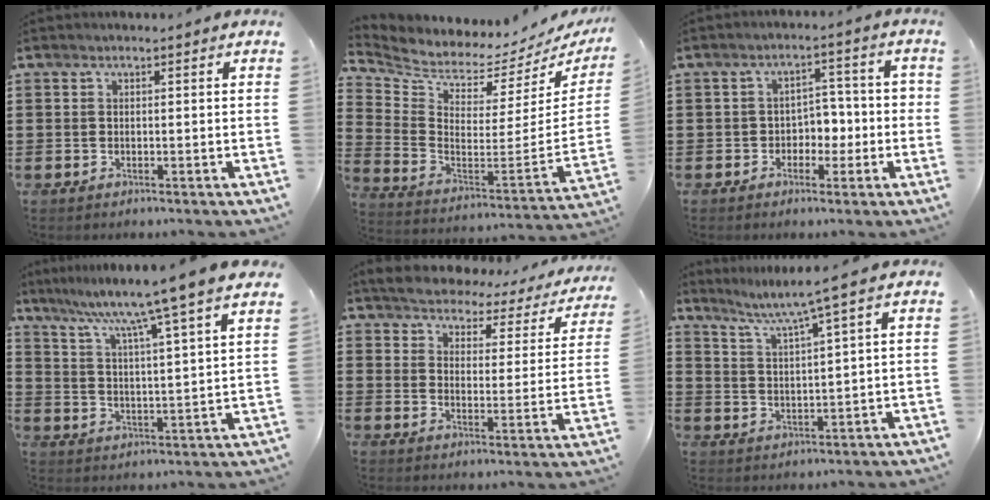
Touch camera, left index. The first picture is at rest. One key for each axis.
{"total": 3.6, "fx": 3.6, "fy": 0.6, "fz": 0.2, "tx": -0.036, "ty": -0.057, "tz": 0.055}
{"total": 4.1, "fx": -1.2, "fy": 3.4, "fz": 1.8, "tx": -0.040, "ty": 0.006, "tz": -0.031}
{"total": 8.4, "fx": 7.0, "fy": -1.9, "fz": 4.2, "tx": -0.102, "ty": -0.053, "tz": 0.106}
{"total": 3.8, "fx": 3.7, "fy": 0.5, "fz": 0.3, "tx": -0.033, "ty": -0.031, "tz": 0.058}
{"total": 4.5, "fx": 3.2, "fy": -1.0, "fz": 3.1, "tx": -0.072, "ty": -0.023, "tz": 0.046}